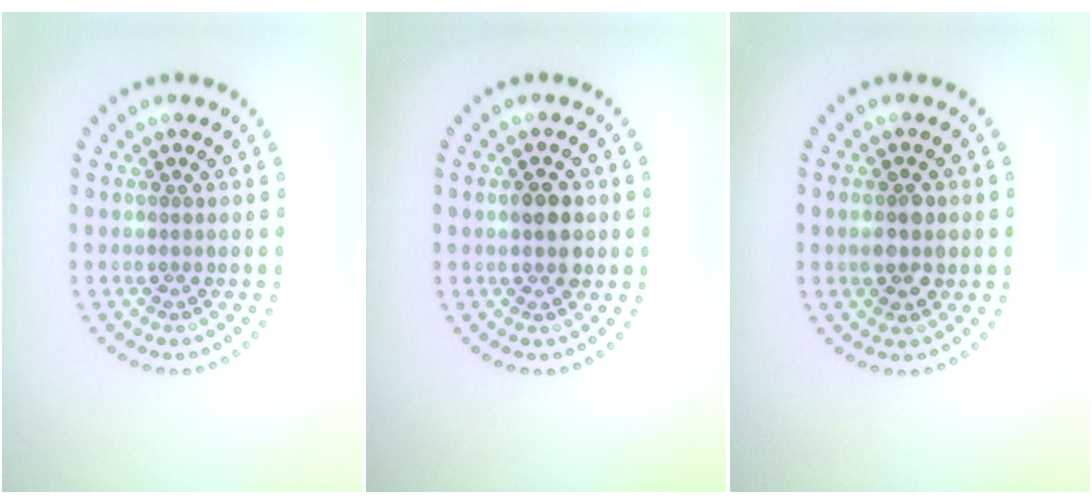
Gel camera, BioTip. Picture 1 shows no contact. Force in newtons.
{"total": 2.5, "press": 2.5, "slide": 0.2}
{"total": 2.9, "press": 2.9, "slide": 0.1}